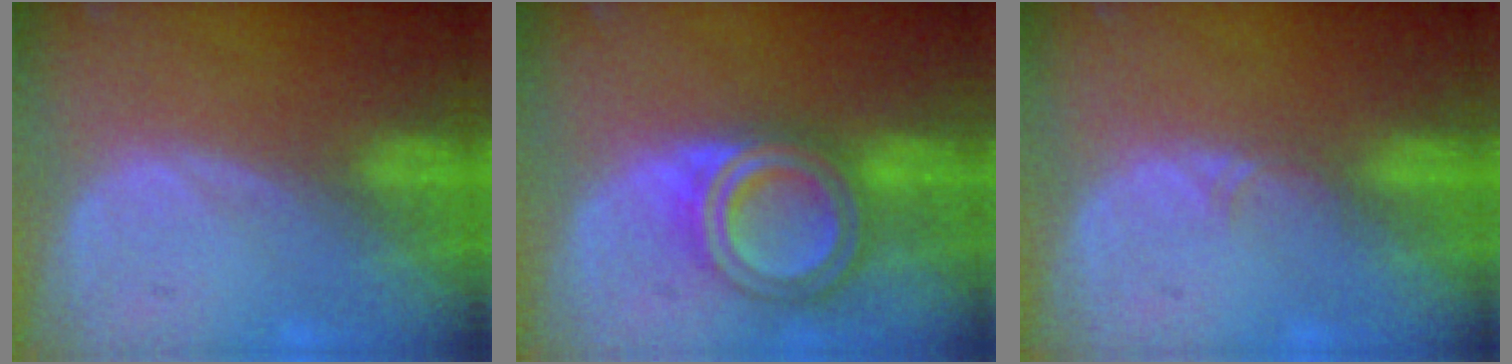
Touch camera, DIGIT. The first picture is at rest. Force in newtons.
{"total": 7.2, "press": 7.2, "slide": 0.4}
{"total": 0.9, "press": 0.8, "slide": 0.2}